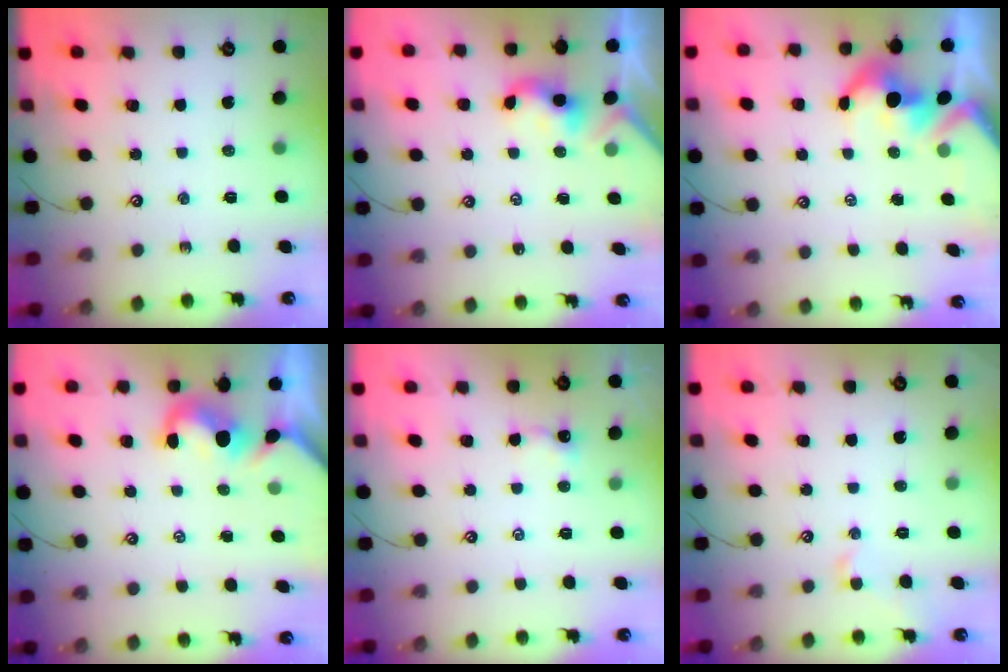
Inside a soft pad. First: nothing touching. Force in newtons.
{"total": 2.2, "press": 2.2, "slide": 0.2}
{"total": 4.2, "press": 4.0, "slide": 1.0}
{"total": 1.5, "press": 1.4, "slide": 0.6}
{"total": 2.2, "press": 2.2, "slide": 0.2}
{"total": 1.0, "press": 0.9, "slide": 0.4}